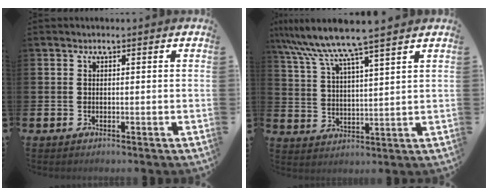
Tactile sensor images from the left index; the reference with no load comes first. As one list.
[{"total": 8.8, "force": [7.8, -0.2, 4.0], "torque": [-0.101, -0.037, 0.136]}]